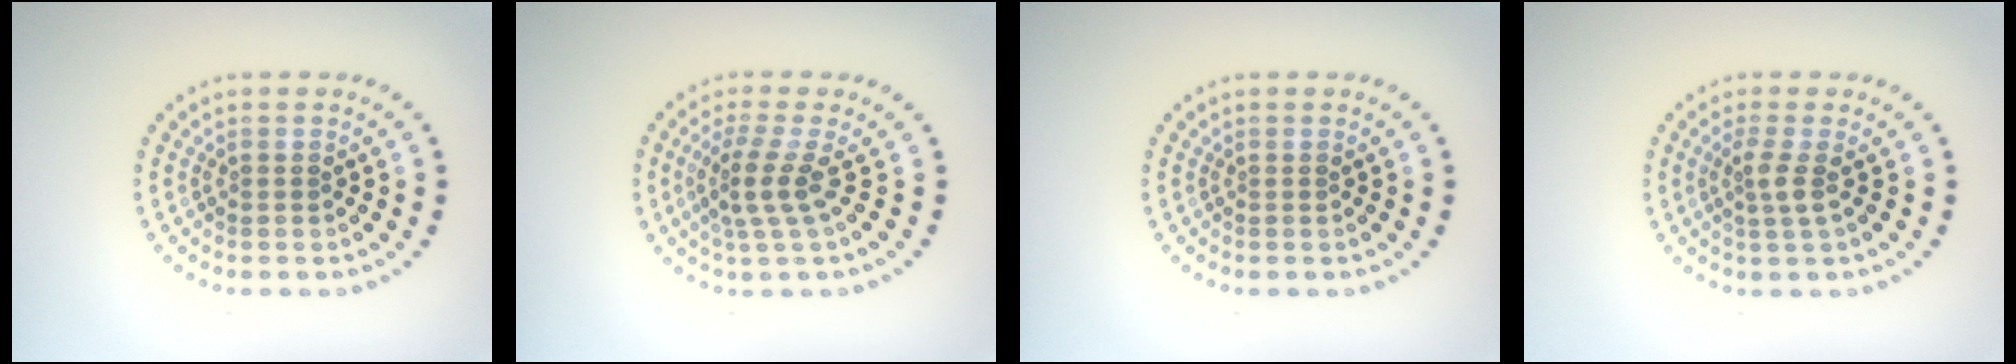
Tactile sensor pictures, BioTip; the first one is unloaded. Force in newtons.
{"total": 3.0, "press": 2.1, "slide": 2.1}
{"total": 0.0}
{"total": 1.9, "press": 1.5, "slide": 1.3}